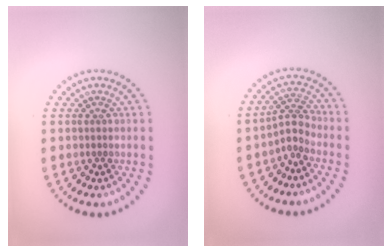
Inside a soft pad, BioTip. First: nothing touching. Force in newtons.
{"total": 2.3, "press": 1.5, "slide": 1.8}